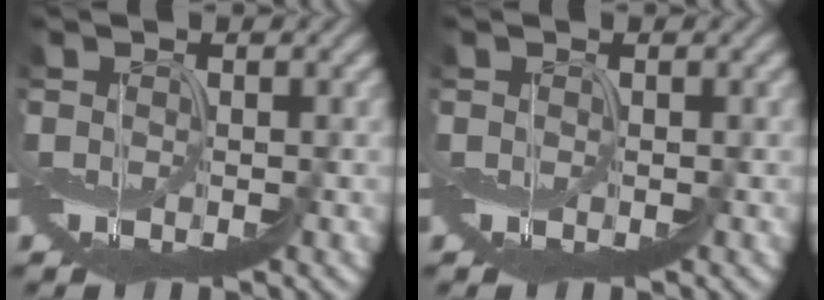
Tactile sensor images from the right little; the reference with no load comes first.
{"total": 0.0}